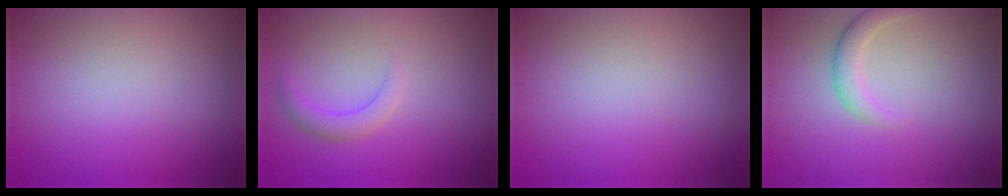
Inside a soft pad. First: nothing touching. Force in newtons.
{"total": 1.9, "press": 1.9, "slide": 0.2}
{"total": 0.0}
{"total": 2.0, "press": 2.0, "slide": 0.1}